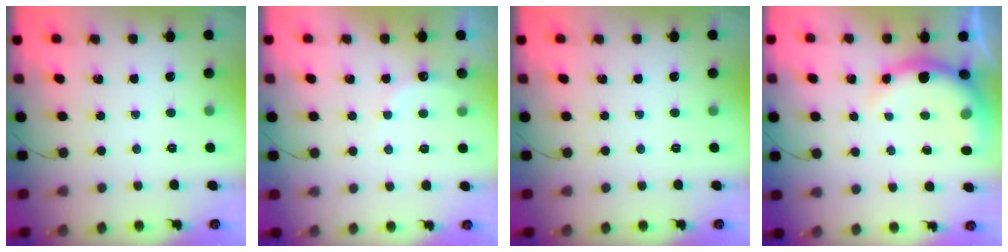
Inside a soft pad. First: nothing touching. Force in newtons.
{"total": 6.7, "press": 6.6, "slide": 1.1}
{"total": 0.0}
{"total": 7.3, "press": 7.2, "slide": 1.2}